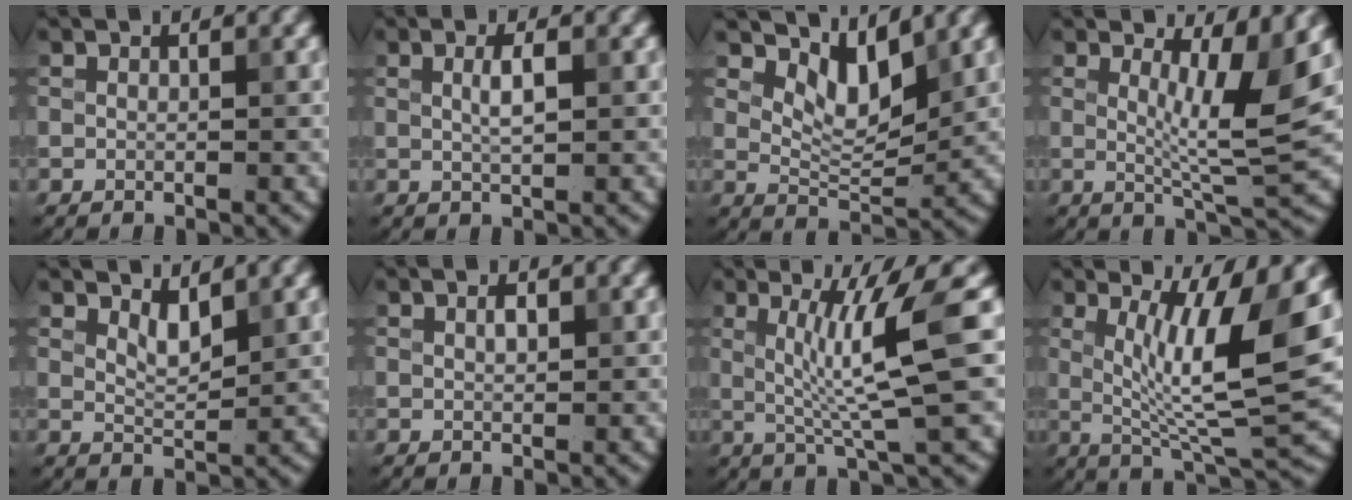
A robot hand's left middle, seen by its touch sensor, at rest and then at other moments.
{"total": 1.6, "force": [0.4, 0.2, 1.6], "torque": [-0.034, 0.003, 0.011]}
{"total": 4.1, "force": [2.8, 1.4, 2.6], "torque": [-0.054, -0.010, 0.049]}
{"total": 5.0, "force": [1.2, 1.0, 4.7], "torque": [-0.078, -0.011, 0.023]}
{"total": 1.6, "force": [1.1, 0.4, 1.1], "torque": [-0.024, -0.005, 0.027]}
{"total": 0.9, "force": [0.3, 0.4, 0.7], "torque": [-0.013, 0.003, 0.009]}
{"total": 6.3, "force": [0.9, 0.2, 6.2], "torque": [-0.115, 0.000, 0.023]}
{"total": 8.8, "force": [1.6, 1.7, 8.5], "torque": [-0.141, -0.014, 0.037]}